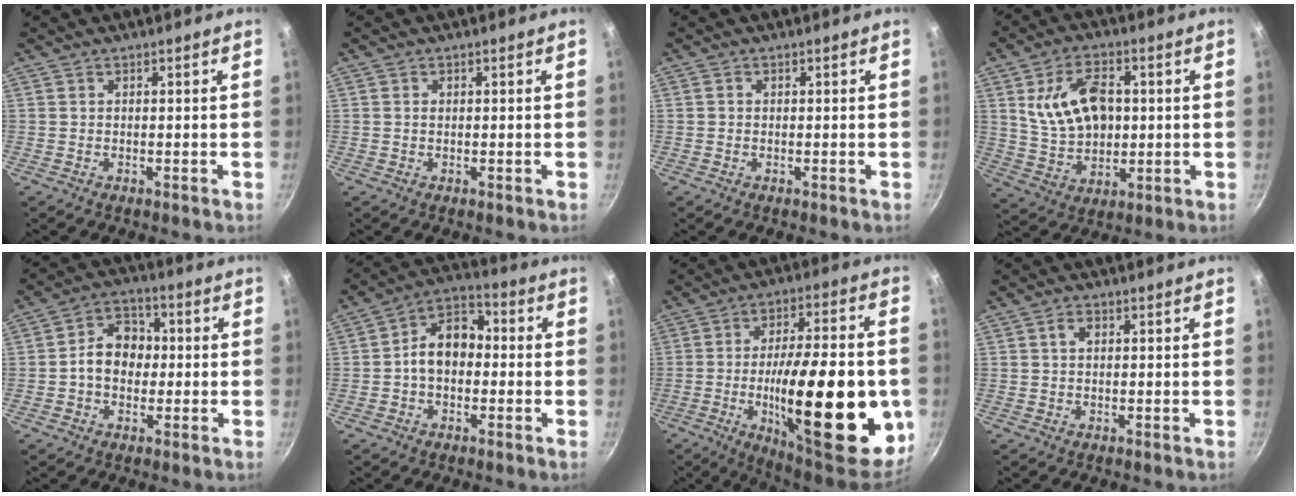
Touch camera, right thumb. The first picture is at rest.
{"total": 0.7, "force": [0.1, 0.6, 0.4], "torque": [-0.006, 0.004, 0.002]}
{"total": 0.7, "force": [0.0, 0.7, 0.3], "torque": [-0.004, 0.004, -0.001]}
{"total": 13.9, "force": [2.4, 9.0, 10.3], "torque": [-0.159, -0.007, 0.050]}
{"total": 8.9, "force": [-0.4, 6.9, 5.6], "torque": [-0.051, 0.024, -0.019]}
{"total": 10.0, "force": [-0.6, 7.1, 7.0], "torque": [-0.075, 0.039, -0.029]}
{"total": 32.7, "force": [-6.3, 11.0, 30.1], "torque": [-0.421, 0.008, -0.087]}
{"total": 1.9, "force": [0.4, 1.3, 1.3], "torque": [-0.022, 0.004, 0.005]}